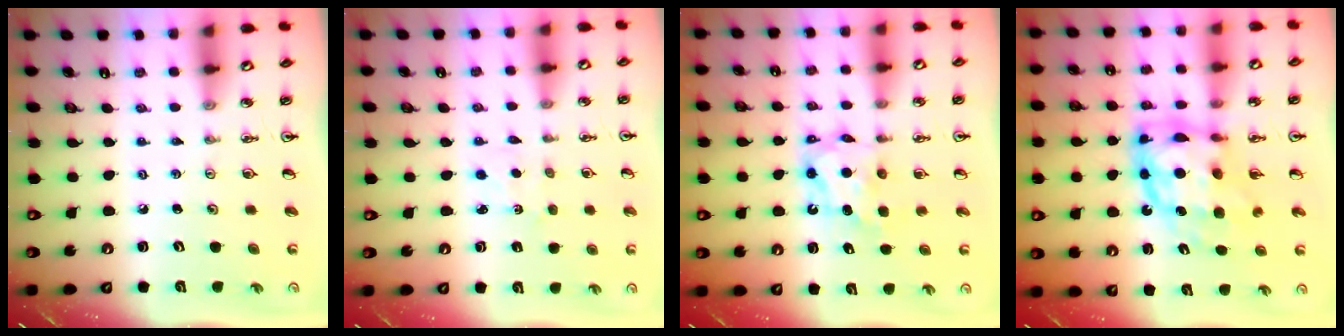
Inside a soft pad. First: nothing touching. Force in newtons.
{"total": 1.4, "press": 1.4, "slide": 0.2}
{"total": 6.9, "press": 6.9, "slide": 0.6}
{"total": 12.7, "press": 12.7, "slide": 1.2}